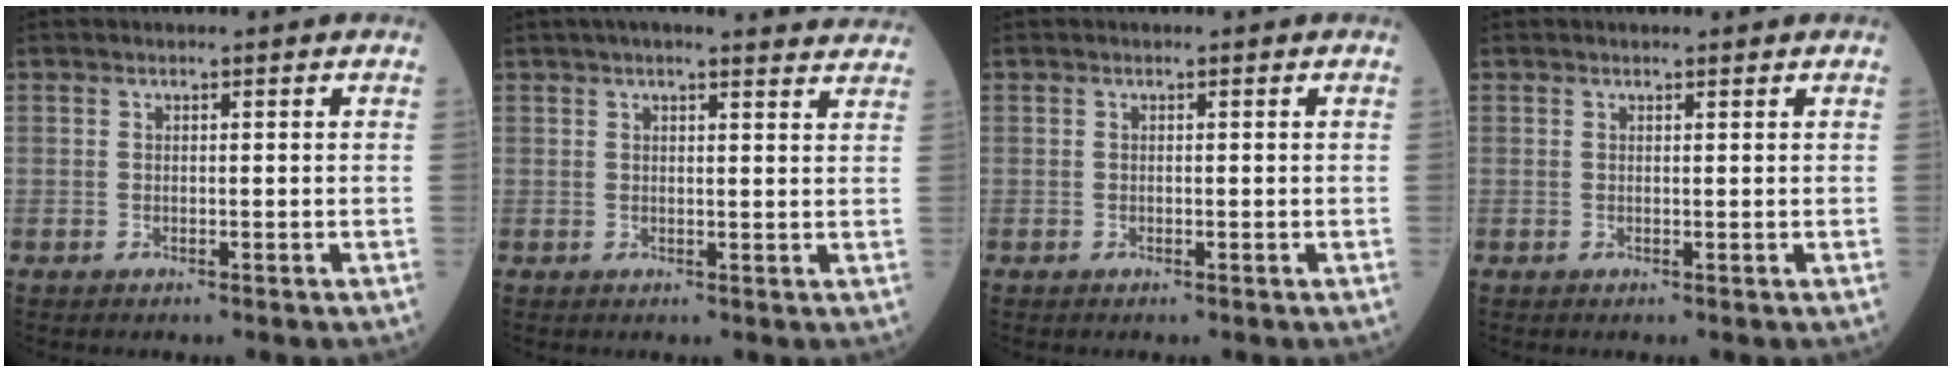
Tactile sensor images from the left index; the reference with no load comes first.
{"total": 13.9, "force": [12.6, 1.4, 5.5], "torque": [-0.068, 0.027, 0.144]}
{"total": 0.0}
{"total": 0.9, "force": [0.9, 0.0, 0.4], "torque": [-0.010, 0.004, 0.014]}